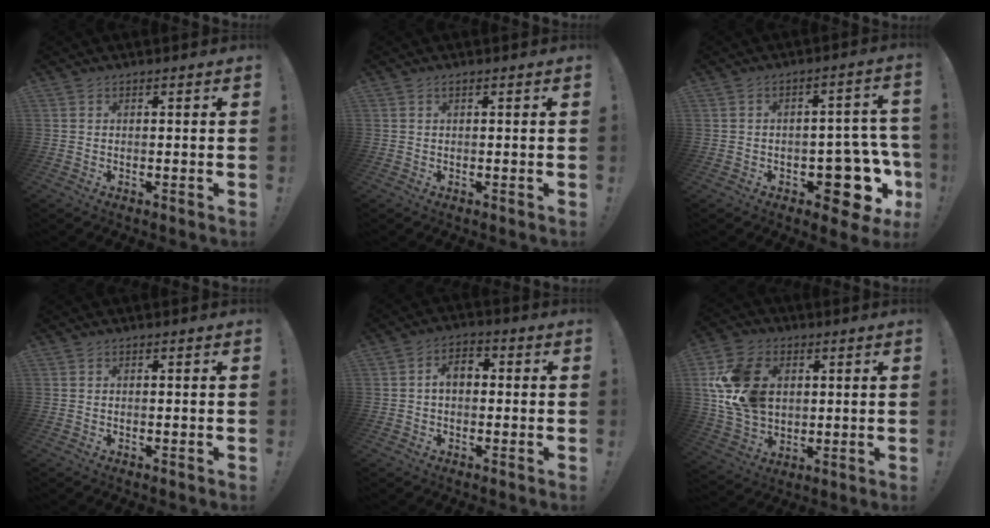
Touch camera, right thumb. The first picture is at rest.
{"total": 0.5, "force": [0.3, 0.1, 0.4], "torque": [-0.010, 0.001, 0.006]}
{"total": 13.6, "force": [-5.6, 7.6, 9.8], "torque": [-0.091, 0.040, -0.077]}
{"total": 0.0}
{"total": 5.5, "force": [0.2, 3.5, 4.2], "torque": [-0.063, 0.006, 0.002]}
{"total": 18.5, "force": [3.9, 14.2, 11.2], "torque": [-0.204, -0.014, 0.078]}